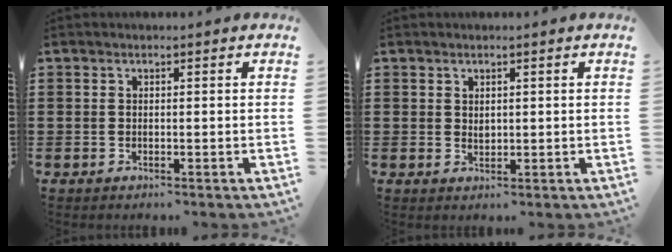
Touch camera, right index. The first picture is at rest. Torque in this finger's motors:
{"motor_torque": [-0.01, 0.05, 0.06, -0.01]}